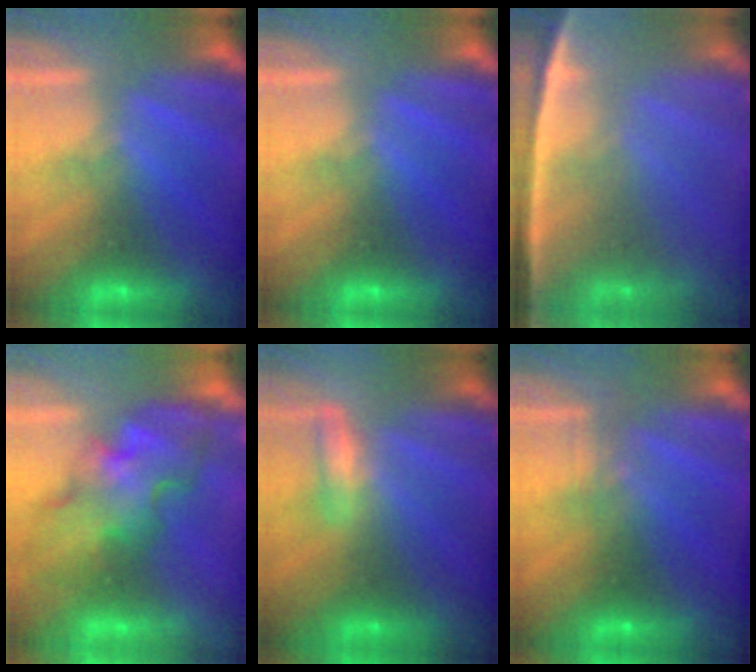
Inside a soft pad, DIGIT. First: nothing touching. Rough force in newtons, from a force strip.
{"total": 0.0}
{"total": 7.7}
{"total": 3.8}
{"total": 1.3}
{"total": 2.3}